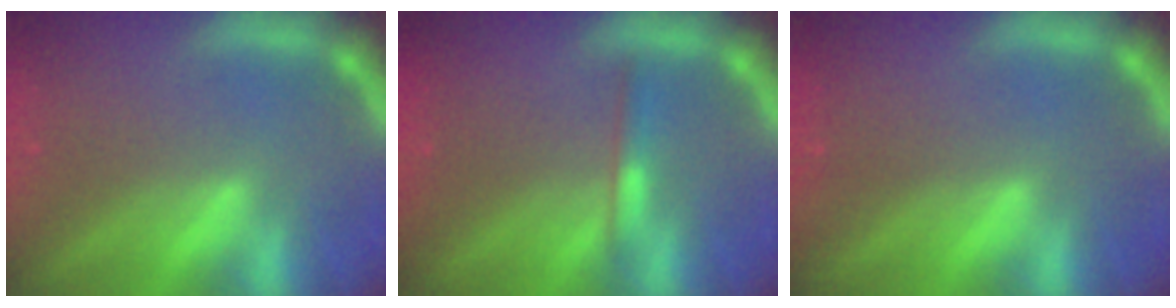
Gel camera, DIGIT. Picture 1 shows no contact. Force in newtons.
{"total": 1.4}
{"total": 0.0}